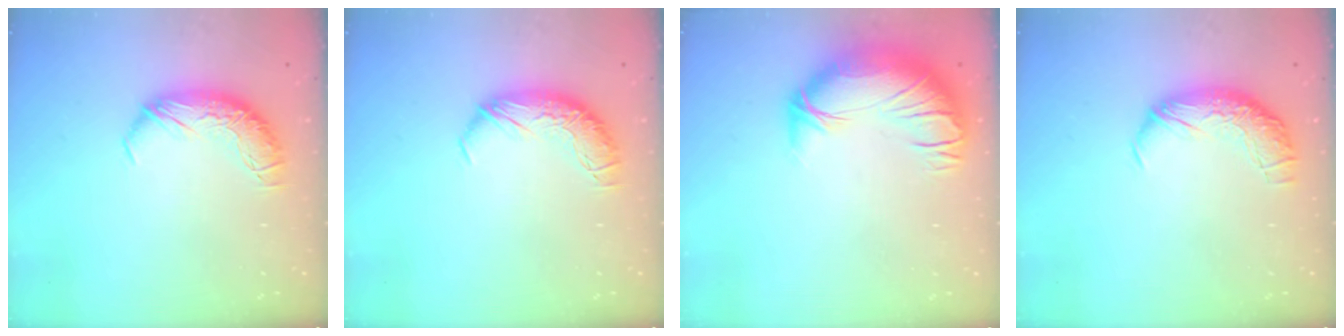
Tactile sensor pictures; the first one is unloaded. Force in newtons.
{"total": 0.0}
{"total": 3.7, "press": 2.2, "slide": 3.0}
{"total": 2.4, "press": 0.9, "slide": 2.2}